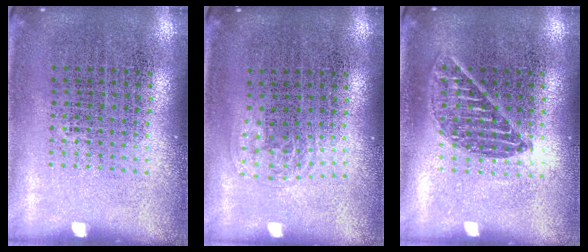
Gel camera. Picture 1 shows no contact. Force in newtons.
{"total": 0.9, "press": 0.6, "slide": 0.7}
{"total": 1.1, "press": 1.0, "slide": 0.4}